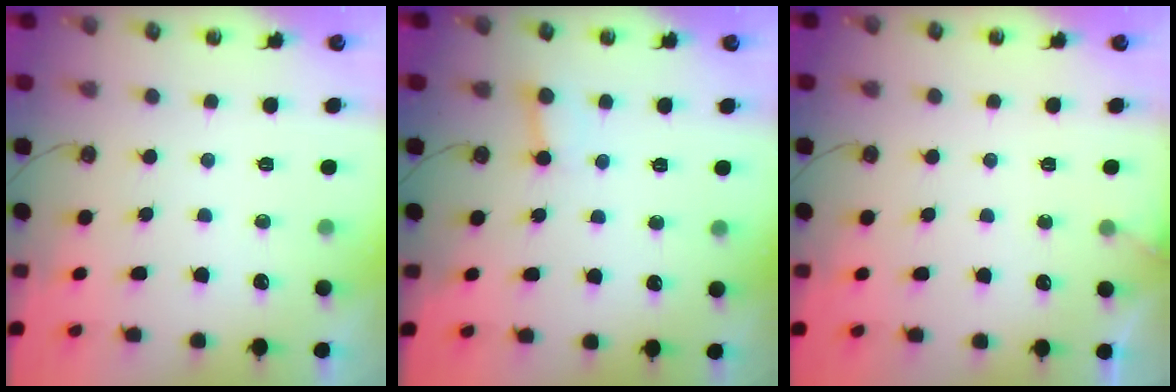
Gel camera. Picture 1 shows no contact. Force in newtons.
{"total": 2.7, "press": 2.7, "slide": 0.3}
{"total": 2.2, "press": 2.2, "slide": 0.1}